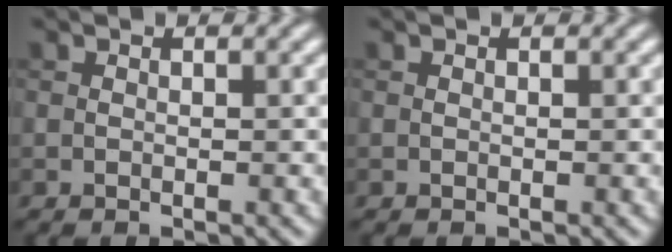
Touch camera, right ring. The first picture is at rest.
{"total": 0.0}